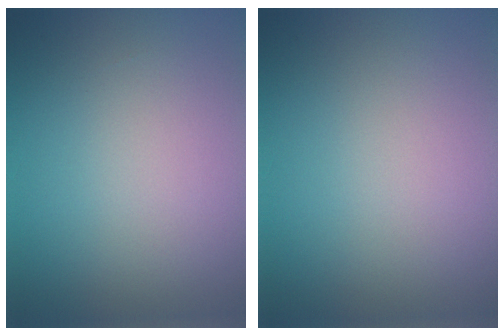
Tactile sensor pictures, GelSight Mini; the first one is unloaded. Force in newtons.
{"total": 0.0}